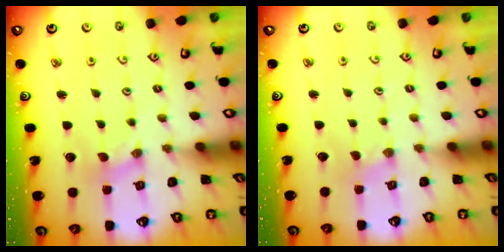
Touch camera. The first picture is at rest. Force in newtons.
{"total": 0.0}